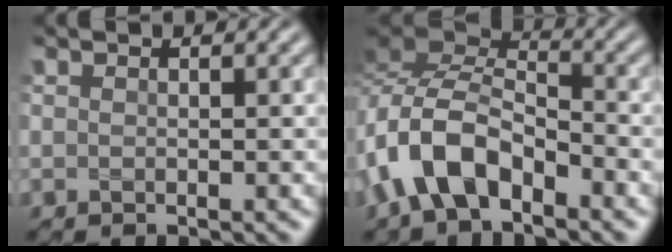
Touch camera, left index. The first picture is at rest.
{"total": 7.7, "force": [-4.1, 4.1, 5.0], "torque": [-0.097, 0.006, -0.093]}